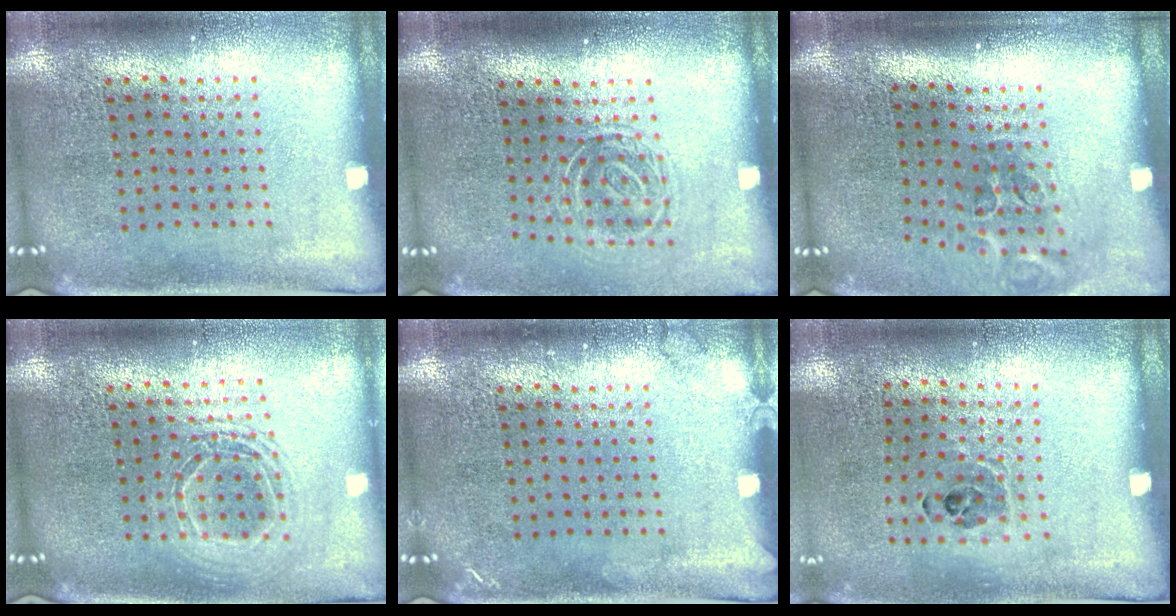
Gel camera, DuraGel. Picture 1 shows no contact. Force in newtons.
{"total": 1.7, "press": 1.2, "slide": 1.2}
{"total": 2.0, "press": 1.2, "slide": 1.7}
{"total": 1.6, "press": 1.4, "slide": 0.8}
{"total": 0.8, "press": 0.8, "slide": 0.1}
{"total": 0.9, "press": 0.8, "slide": 0.3}